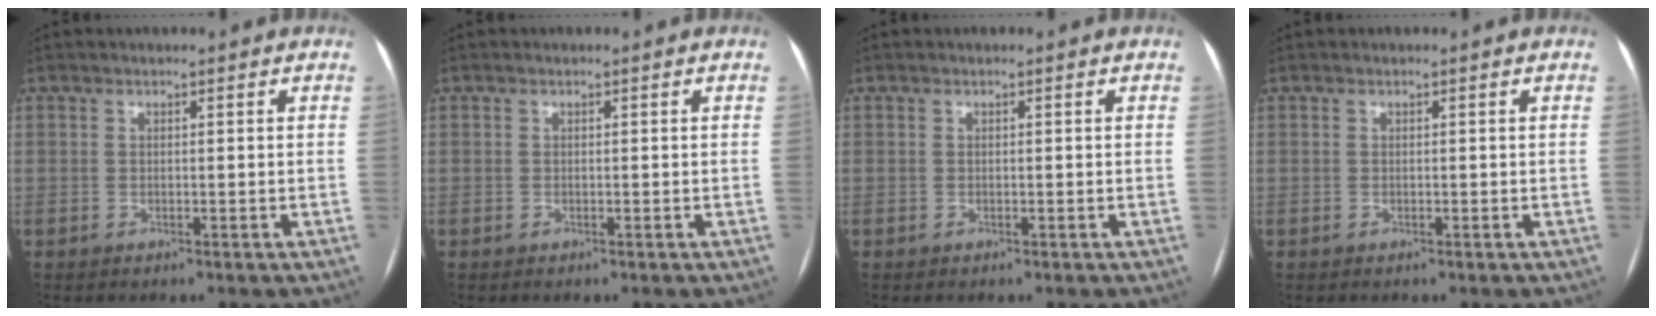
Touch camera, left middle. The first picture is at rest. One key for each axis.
{"total": 0.0}
{"total": 0.0}
{"total": 0.0}